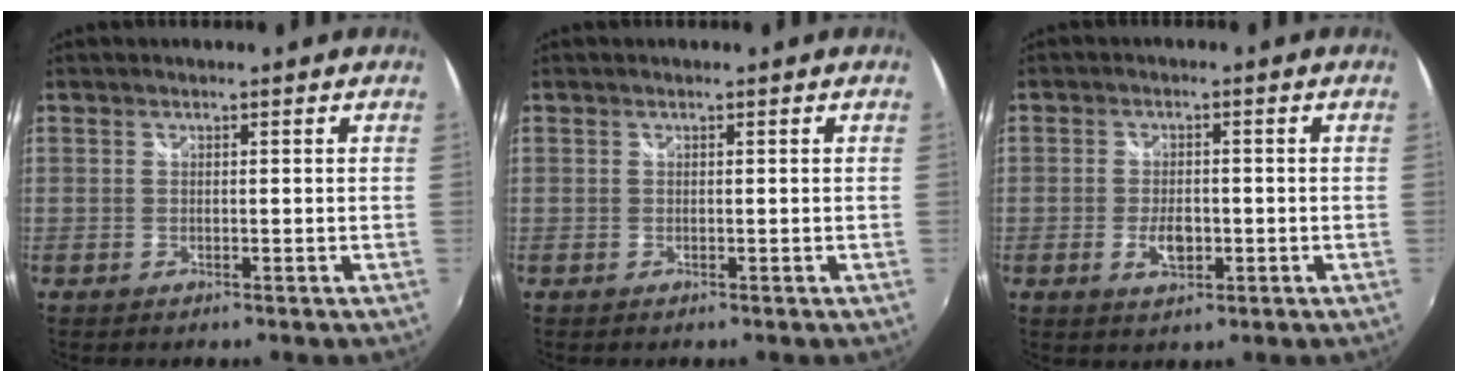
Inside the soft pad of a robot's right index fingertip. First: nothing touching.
{"total": 0.0}
{"total": 4.5, "force": [-1.3, 2.4, 3.5], "torque": [-0.071, -0.006, -0.021]}